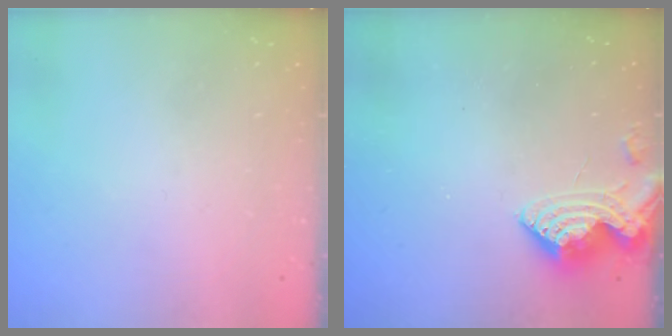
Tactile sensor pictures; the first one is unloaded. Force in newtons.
{"total": 8.4, "press": 8.4, "slide": 0.8}